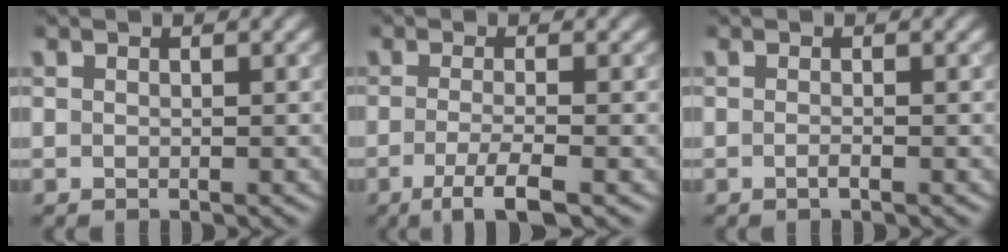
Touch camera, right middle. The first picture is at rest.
{"total": 3.7, "force": [-1.6, 0.8, 3.2], "torque": [-0.054, -0.002, -0.037]}
{"total": 0.7, "force": [-0.3, 0.1, 0.6], "torque": [-0.011, -0.001, -0.008]}